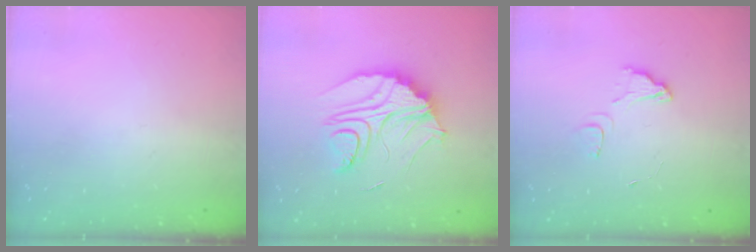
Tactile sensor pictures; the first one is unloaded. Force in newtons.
{"total": 14.7, "press": 14.6, "slide": 1.1}
{"total": 4.3, "press": 4.3, "slide": 0.4}